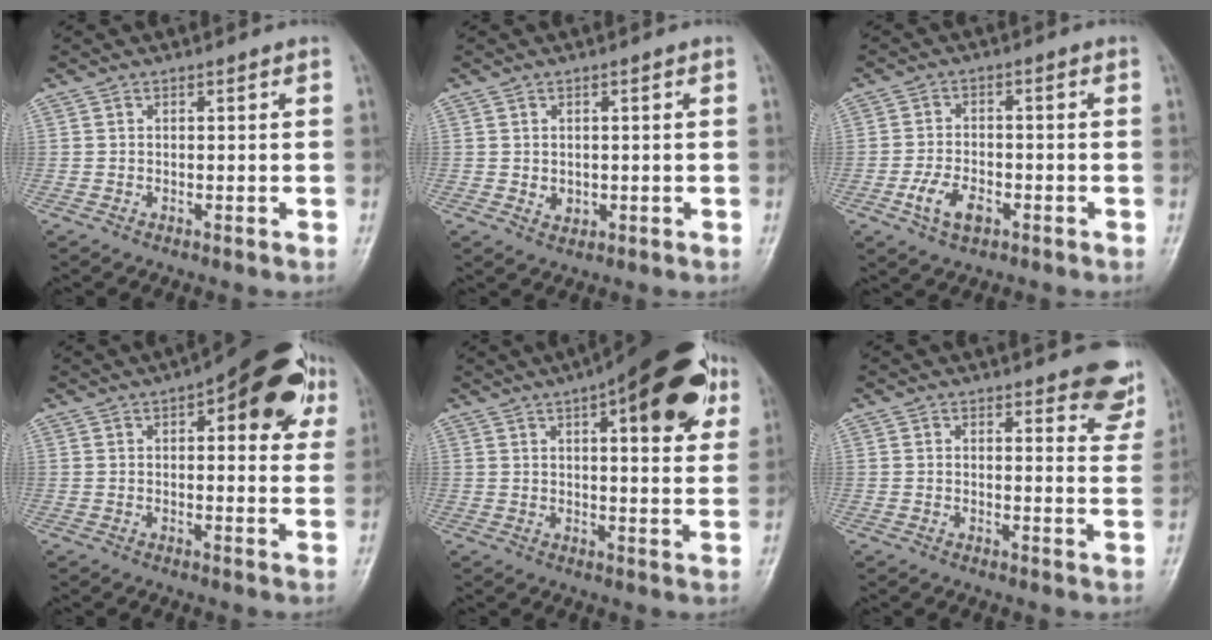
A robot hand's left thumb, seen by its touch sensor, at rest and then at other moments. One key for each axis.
{"total": 2.6, "fx": -0.1, "fy": 2.0, "fz": 1.6, "tx": -0.015, "ty": 0.001, "tz": 0.003}
{"total": 6.2, "fx": -2.8, "fy": 3.5, "fz": 4.2, "tx": -0.078, "ty": 0.014, "tz": -0.052}
{"total": 17.5, "fx": 7.3, "fy": 7.2, "fz": 14.1, "tx": -0.148, "ty": -0.005, "tz": 0.086}
{"total": 21.1, "fx": 9.6, "fy": 7.3, "fz": 17.3, "tx": -0.211, "ty": -0.008, "tz": 0.126}
{"total": 8.4, "fx": 6.4, "fy": 2.9, "fz": 4.5, "tx": -0.016, "ty": -0.037, "tz": 0.063}